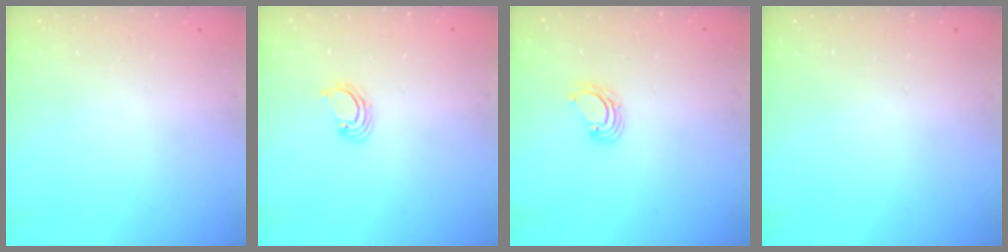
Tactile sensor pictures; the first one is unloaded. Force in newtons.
{"total": 2.6, "press": 2.6, "slide": 0.3}
{"total": 4.0, "press": 3.9, "slide": 0.4}
{"total": 0.0}